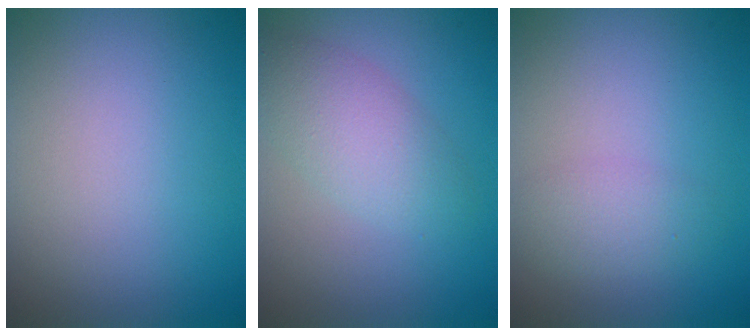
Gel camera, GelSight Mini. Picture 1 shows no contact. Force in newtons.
{"total": 3.6, "press": 3.6, "slide": 0.0}
{"total": 2.2, "press": 2.2, "slide": 0.1}